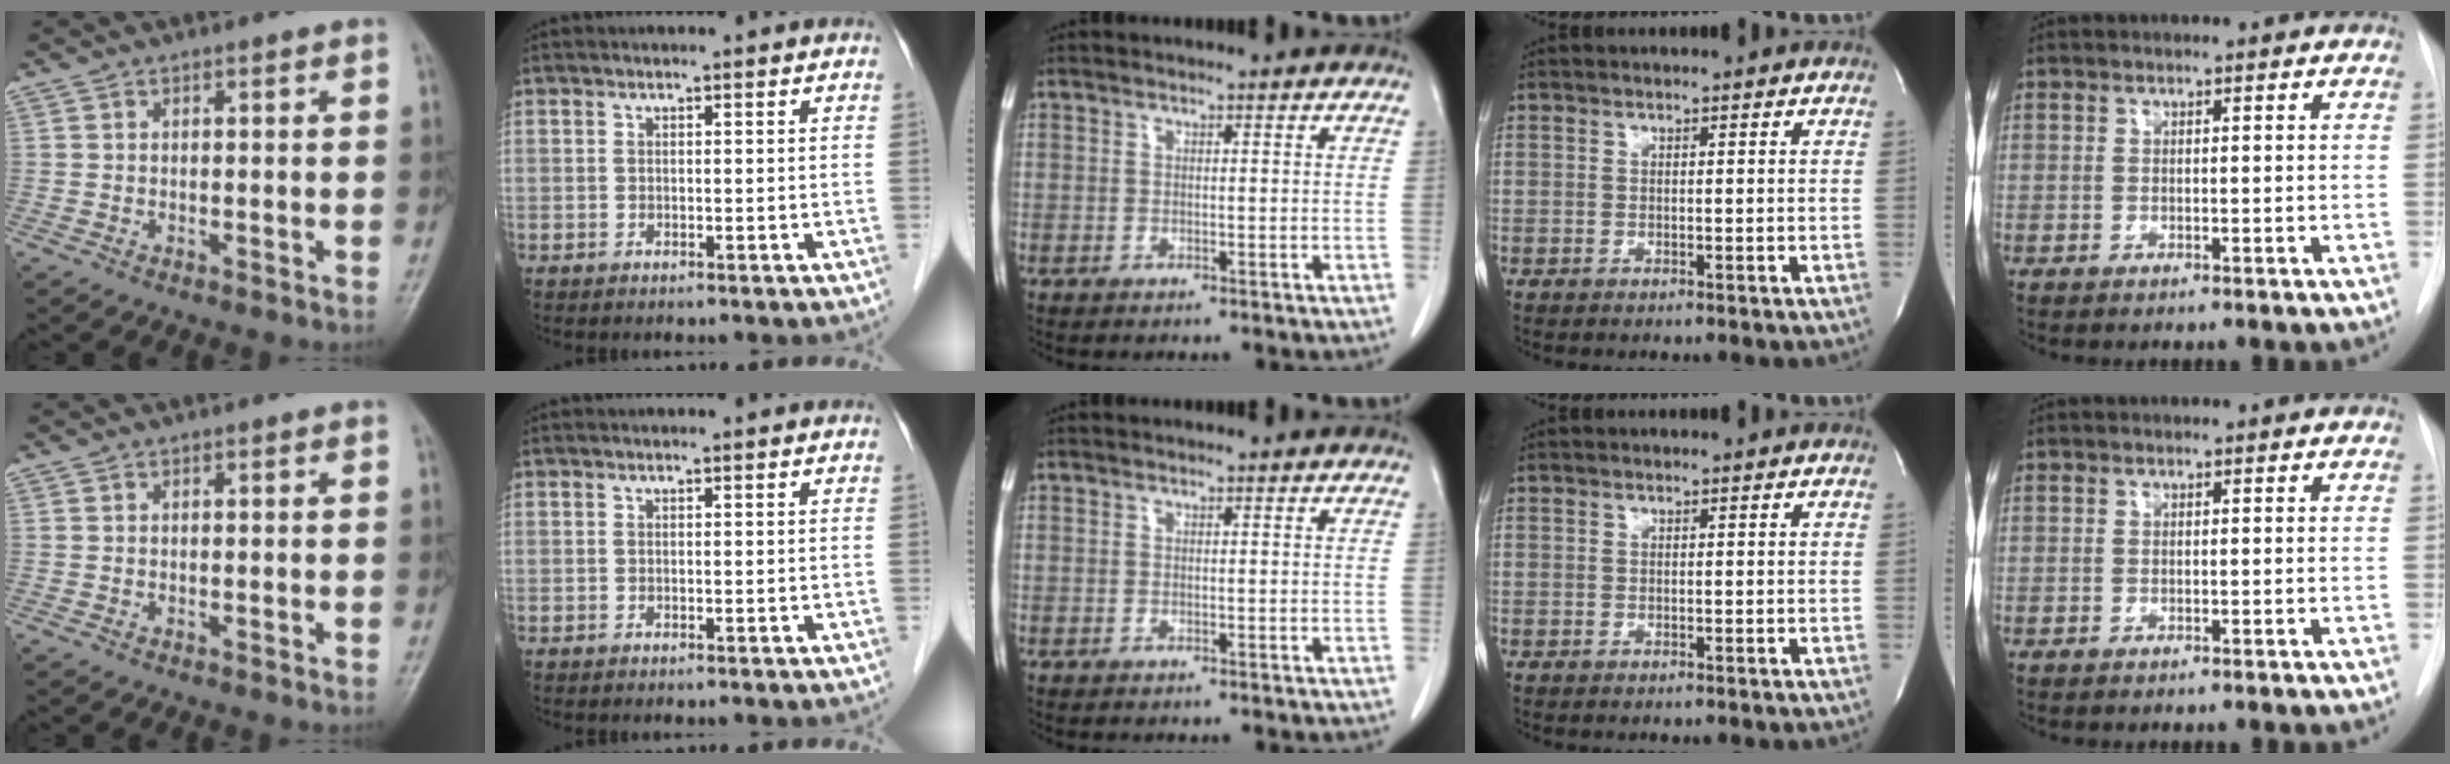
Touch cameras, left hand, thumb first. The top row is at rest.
{}